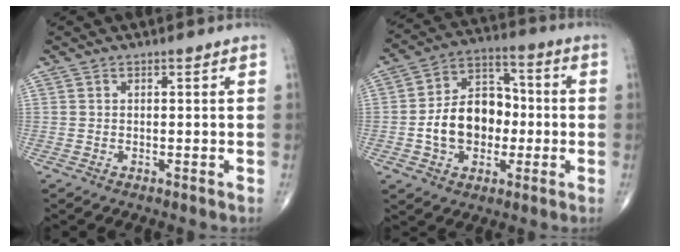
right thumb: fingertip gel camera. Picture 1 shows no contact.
{"total": 14.2, "force": [-2.0, 10.2, 9.7], "torque": [-0.125, 0.038, -0.038]}